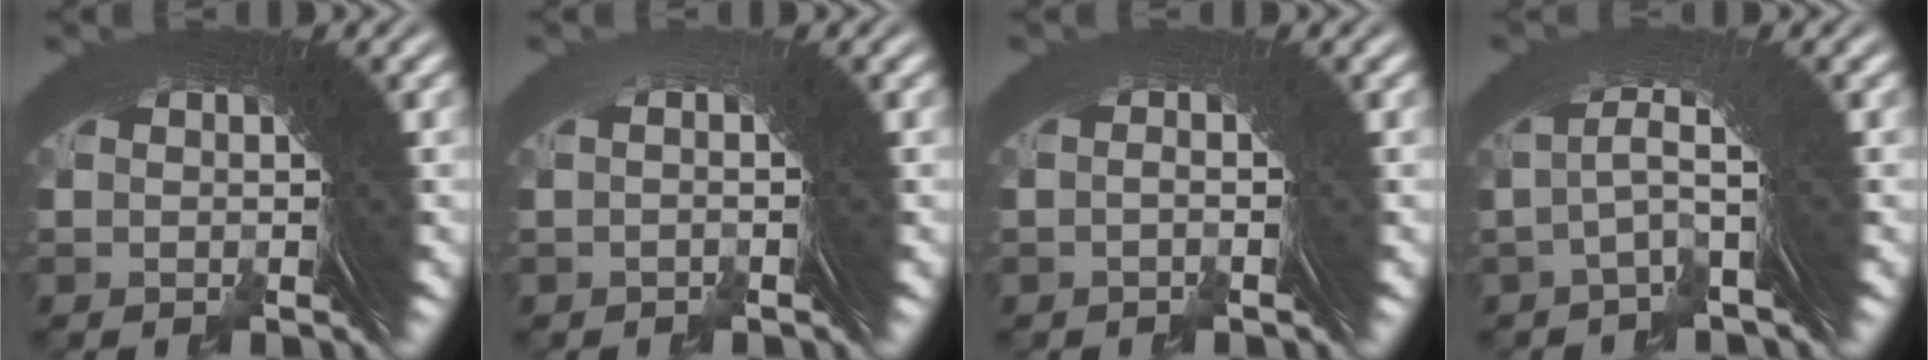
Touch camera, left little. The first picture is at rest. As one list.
[{"total": 1.4, "force": [-0.5, -1.3, 0.0], "torque": [0.003, 0.008, -0.006]}, {"total": 0.9, "force": [-0.6, -0.6, 0.3], "torque": [-0.008, 0.008, -0.009]}, {"total": 1.9, "force": [-0.5, -0.2, 1.8], "torque": [-0.038, 0.003, -0.004]}]